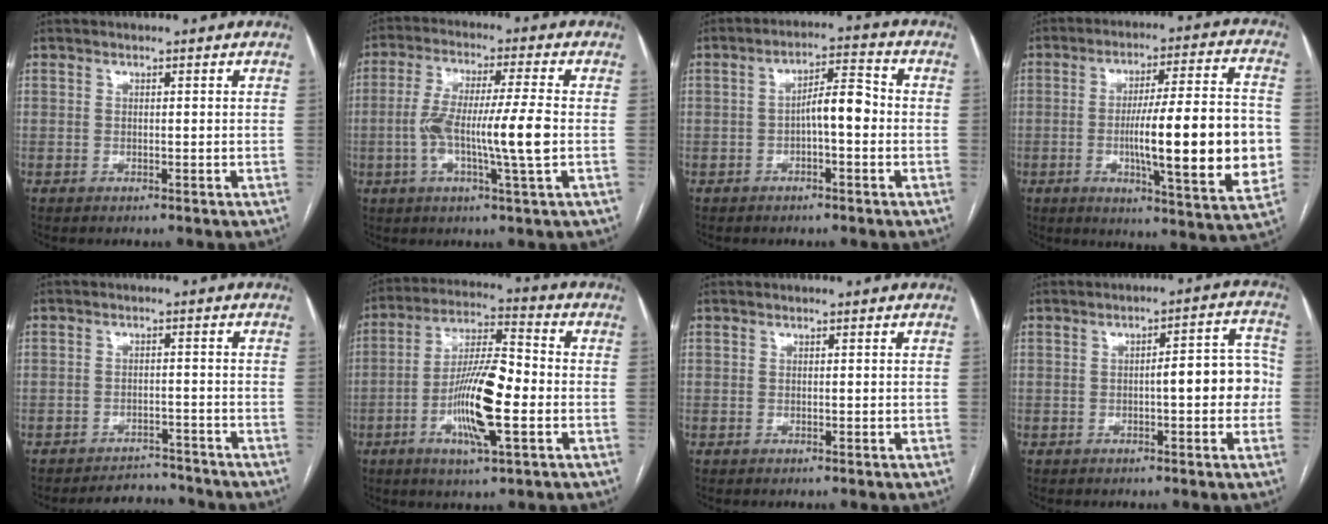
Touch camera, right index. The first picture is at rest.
{"total": 11.3, "force": [-1.6, 0.1, 11.2], "torque": [-0.210, 0.004, -0.034]}
{"total": 5.7, "force": [-0.9, 1.5, 5.4], "torque": [-0.087, 0.024, -0.014]}
{"total": 19.6, "force": [-2.4, 2.0, 19.3], "torque": [-0.266, 0.005, -0.030]}
{"total": 5.0, "force": [-4.8, 1.2, -0.5], "torque": [0.010, 0.010, -0.072]}
{"total": 13.4, "force": [-3.4, 2.2, 12.8], "torque": [-0.239, 0.001, -0.063]}
{"total": 0.0}
{"total": 7.5, "force": [-0.9, 2.0, 7.2], "torque": [-0.086, 0.028, -0.012]}